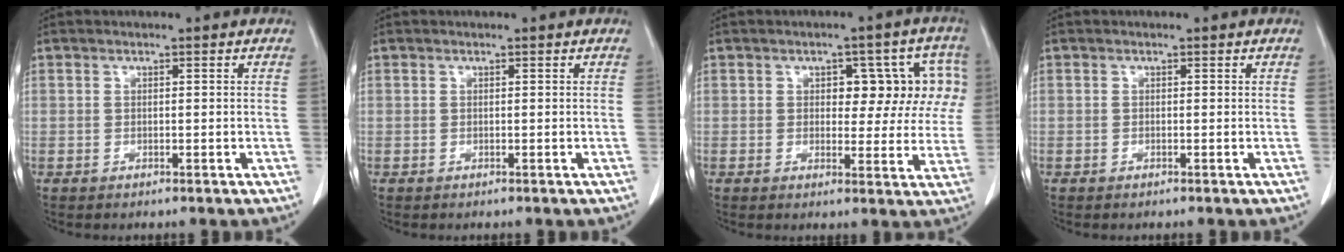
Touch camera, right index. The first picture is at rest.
{"total": 0.0}
{"total": 8.8, "force": [2.0, 4.8, 7.1], "torque": [-0.065, 0.033, 0.022]}
{"total": 0.0}